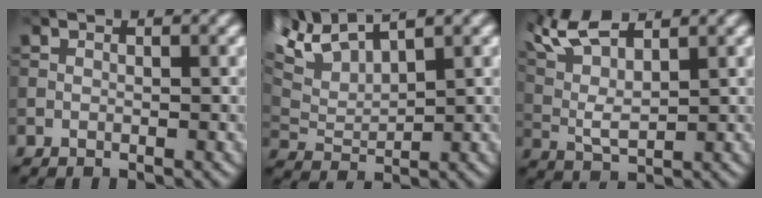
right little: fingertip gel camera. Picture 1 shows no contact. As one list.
[{"total": 5.6, "force": [4.3, 1.3, 3.3], "torque": [-0.091, 0.022, 0.099]}, {"total": 5.4, "force": [3.8, 1.1, 3.7], "torque": [-0.098, 0.016, 0.095]}]